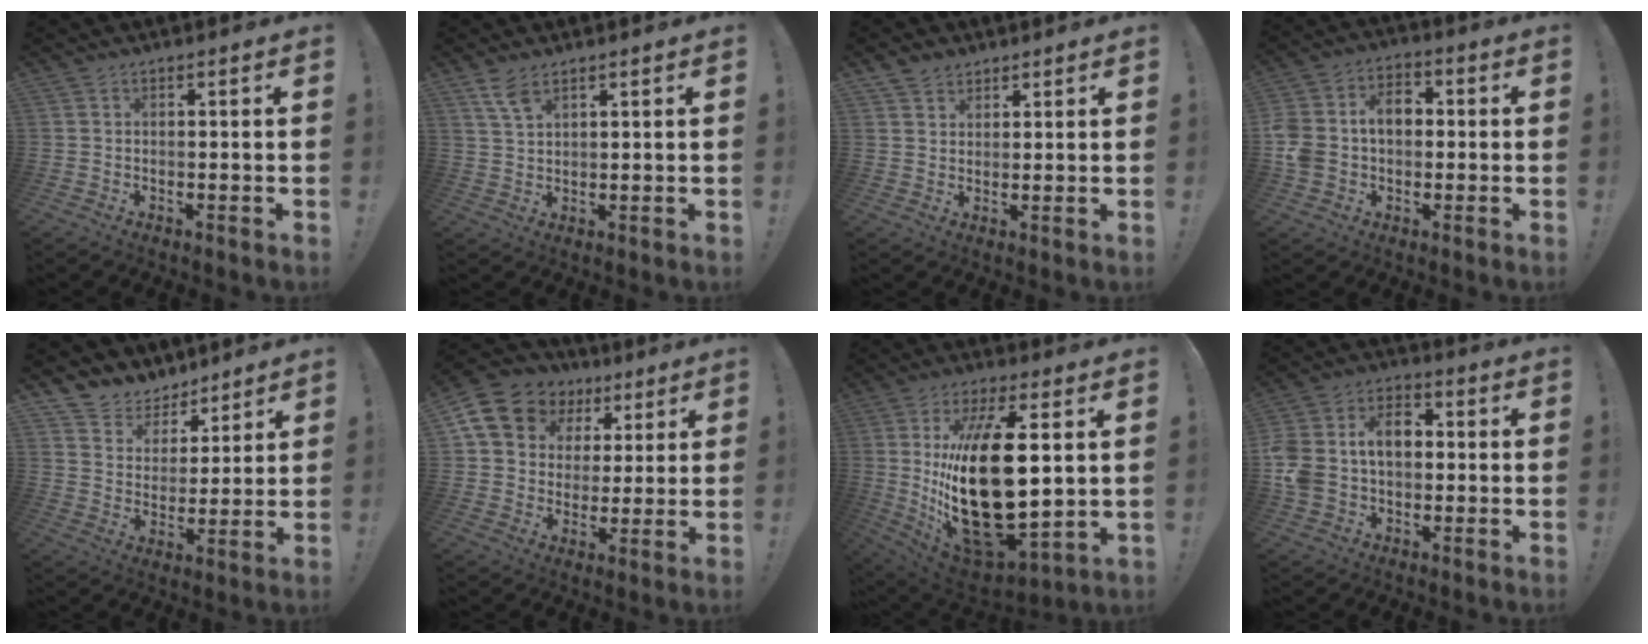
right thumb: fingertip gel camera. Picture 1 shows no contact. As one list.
[{"total": 5.3, "force": [3.7, 2.0, 3.3], "torque": [-0.055, -0.018, 0.066]}, {"total": 4.0, "force": [3.1, 2.4, 0.6], "torque": [-0.006, -0.017, 0.057]}, {"total": 12.4, "force": [0.8, 9.8, 7.6], "torque": [-0.144, 0.015, 0.019]}, {"total": 7.5, "force": [5.5, 5.1, 0.1], "torque": [-0.012, -0.050, 0.112]}, {"total": 14.1, "force": [6.2, 11.2, 5.8], "torque": [-0.095, -0.024, 0.128]}, {"total": 29.4, "force": [4.0, 12.9, 26.1], "torque": [-0.512, -0.047, 0.081]}, {"total": 14.3, "force": [1.0, 10.8, 9.3], "torque": [-0.171, 0.017, 0.026]}]